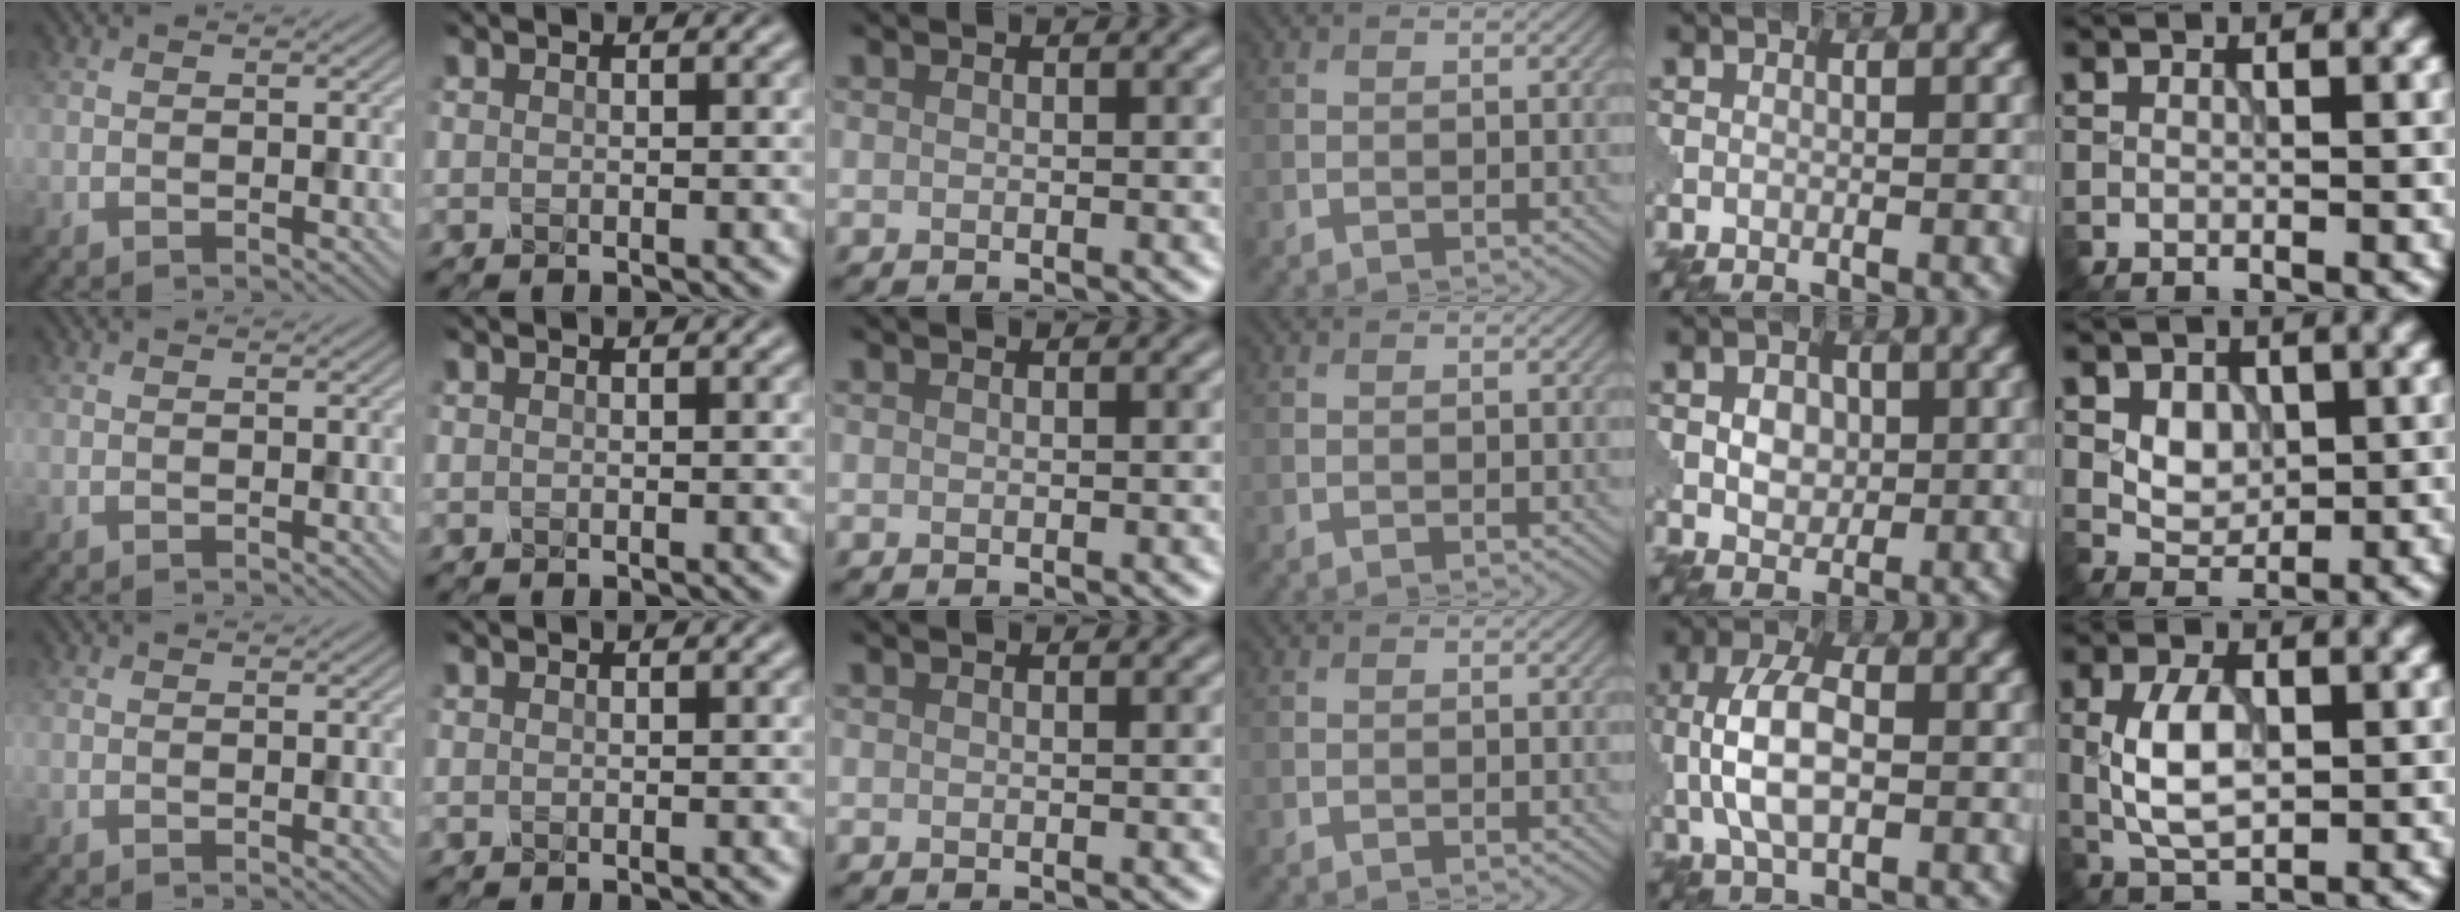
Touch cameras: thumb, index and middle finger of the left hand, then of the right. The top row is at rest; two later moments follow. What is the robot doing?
{"motion": "close", "object": "eyeshadow palette"}